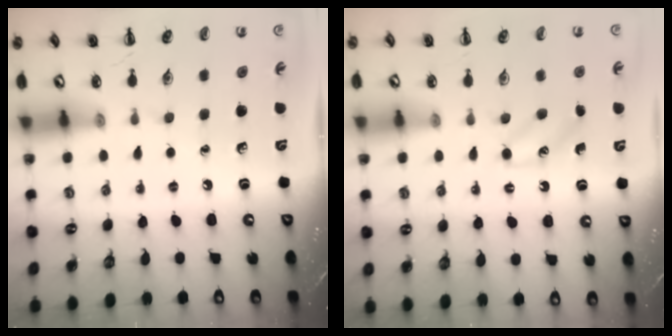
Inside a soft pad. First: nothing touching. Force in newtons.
{"total": 3.9, "press": 3.7, "slide": 0.9}